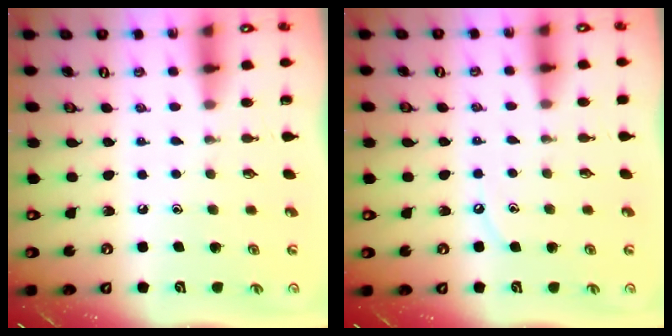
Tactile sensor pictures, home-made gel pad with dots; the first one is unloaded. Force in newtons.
{"total": 3.3, "press": 3.3, "slide": 0.5}